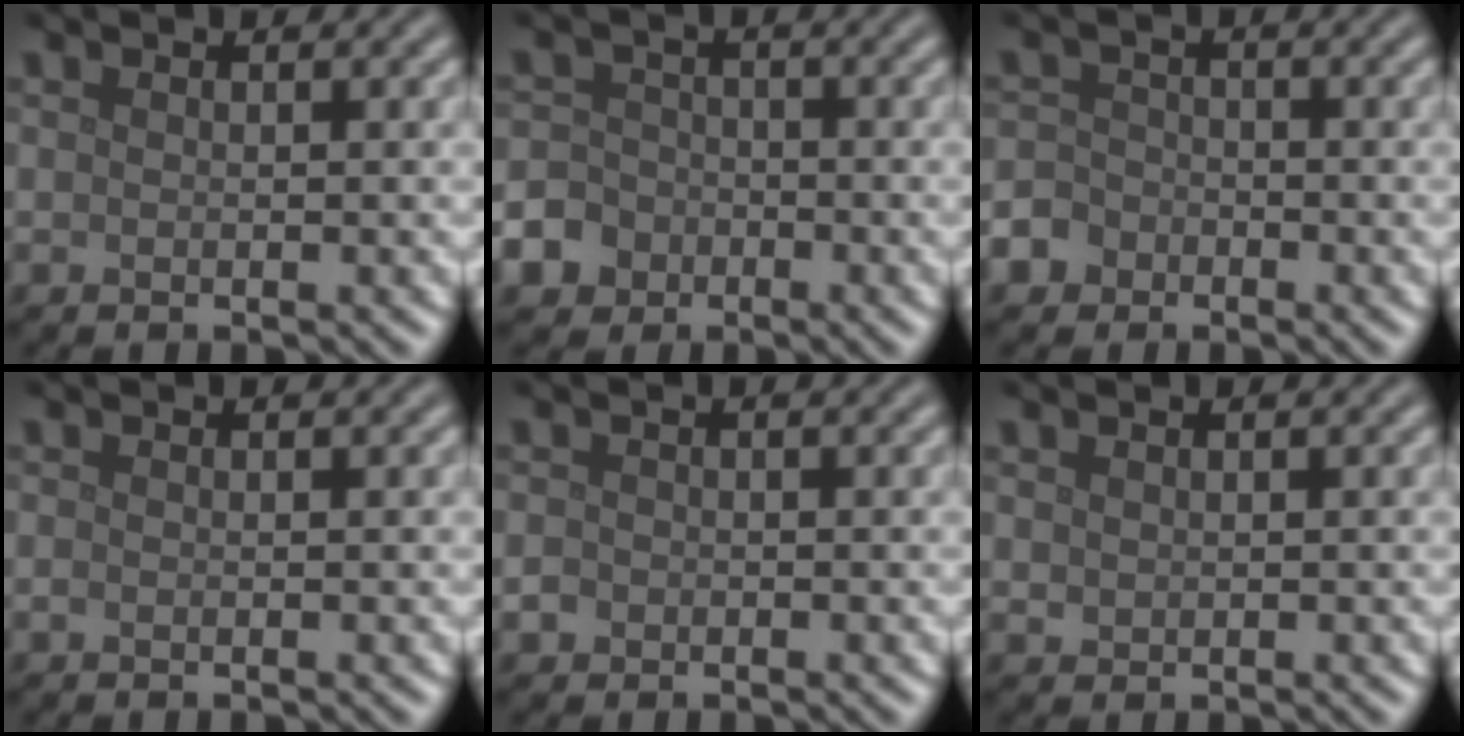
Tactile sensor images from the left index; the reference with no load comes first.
{"total": 6.1, "force": [-3.4, 4.9, 1.2], "torque": [-0.020, -0.015, -0.074]}
{"total": 3.8, "force": [-2.4, 2.9, 0.6], "torque": [0.004, -0.007, -0.050]}
{"total": 0.0}
{"total": 0.9, "force": [-0.4, 0.8, 0.1], "torque": [0.002, -0.002, -0.009]}
{"total": 0.7, "force": [0.4, 0.6, 0.1], "torque": [-0.002, -0.001, 0.010]}